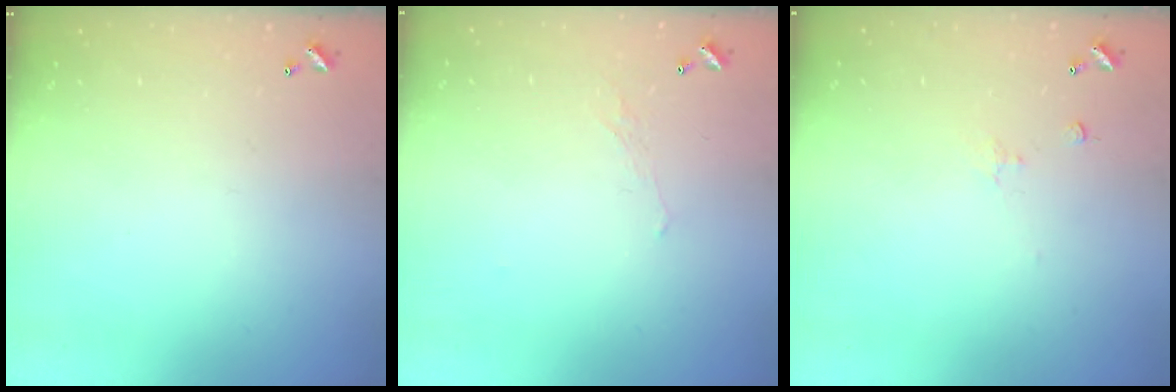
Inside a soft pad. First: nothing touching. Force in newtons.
{"total": 0.6, "press": 0.2, "slide": 0.6}
{"total": 1.1, "press": 0.9, "slide": 0.5}